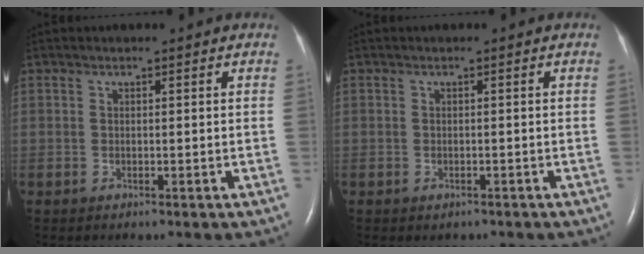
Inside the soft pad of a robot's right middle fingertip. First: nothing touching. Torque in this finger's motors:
{"motor_torque": [-0.02, -0.03, 0.00, 0.00]}